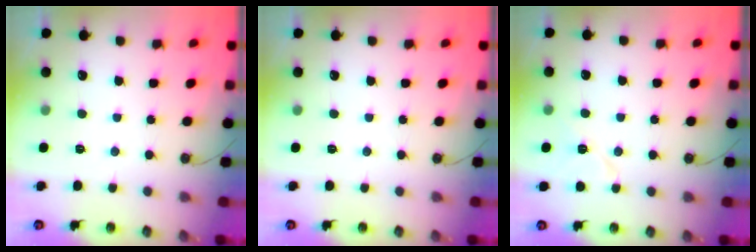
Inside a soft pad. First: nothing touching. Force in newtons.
{"total": 0.0}
{"total": 7.5, "press": 7.3, "slide": 1.6}